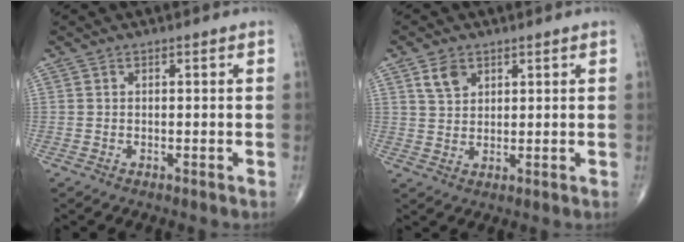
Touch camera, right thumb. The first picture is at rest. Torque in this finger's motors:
{"motor_torque": [-0.52, 0.52, 0.01, 0.01, 0.08]}